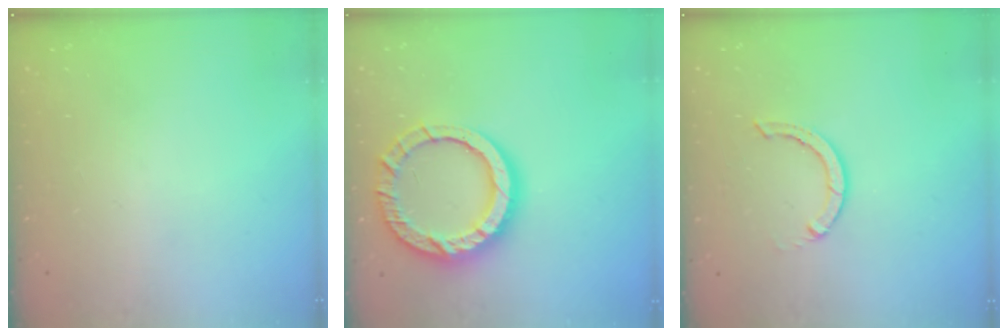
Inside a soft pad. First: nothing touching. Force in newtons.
{"total": 16.3, "press": 16.2, "slide": 1.5}
{"total": 3.4, "press": 3.4, "slide": 0.3}